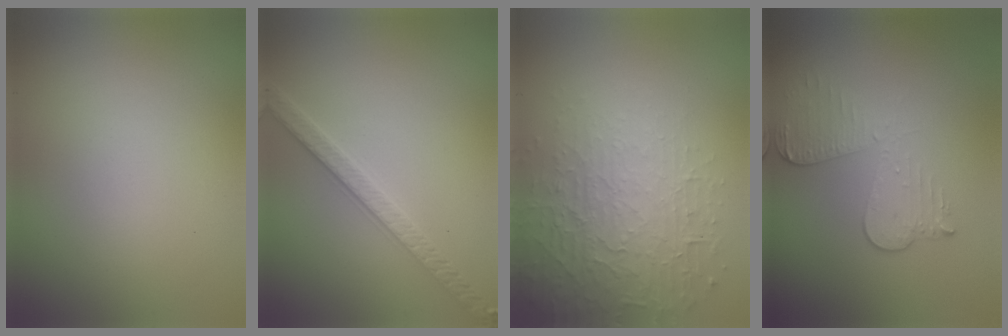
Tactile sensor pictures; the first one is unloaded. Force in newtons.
{"total": 3.3, "press": 3.2, "slide": 0.6}
{"total": 4.6, "press": 4.1, "slide": 2.2}
{"total": 3.4, "press": 3.0, "slide": 1.5}